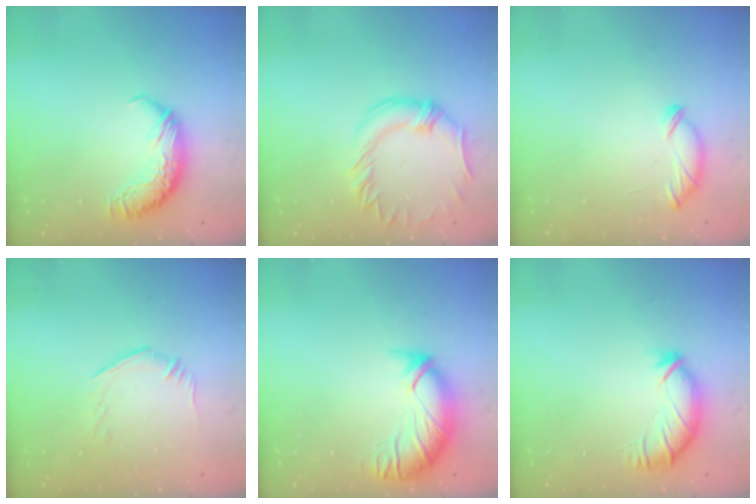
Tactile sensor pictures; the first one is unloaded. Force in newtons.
{"total": 1.5, "press": 1.3, "slide": 0.6}
{"total": 6.8, "press": 6.8, "slide": 0.3}
{"total": 5.5, "press": 5.4, "slide": 1.4}
{"total": 2.8, "press": 1.3, "slide": 2.5}
{"total": 3.0, "press": 2.4, "slide": 1.9}